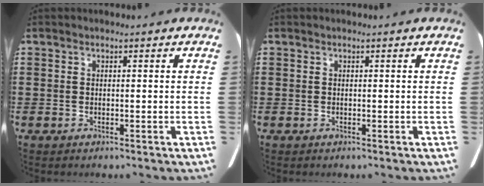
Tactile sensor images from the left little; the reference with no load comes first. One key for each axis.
{"total": 0.0}